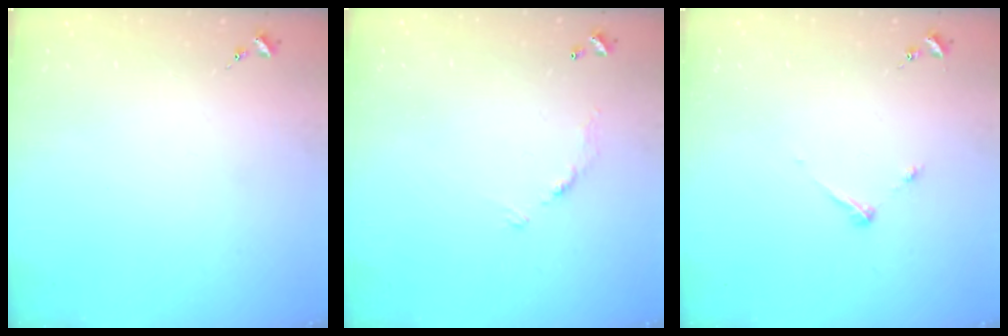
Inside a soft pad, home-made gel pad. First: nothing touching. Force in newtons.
{"total": 6.0, "press": 6.0, "slide": 0.4}
{"total": 4.8, "press": 4.8, "slide": 0.6}